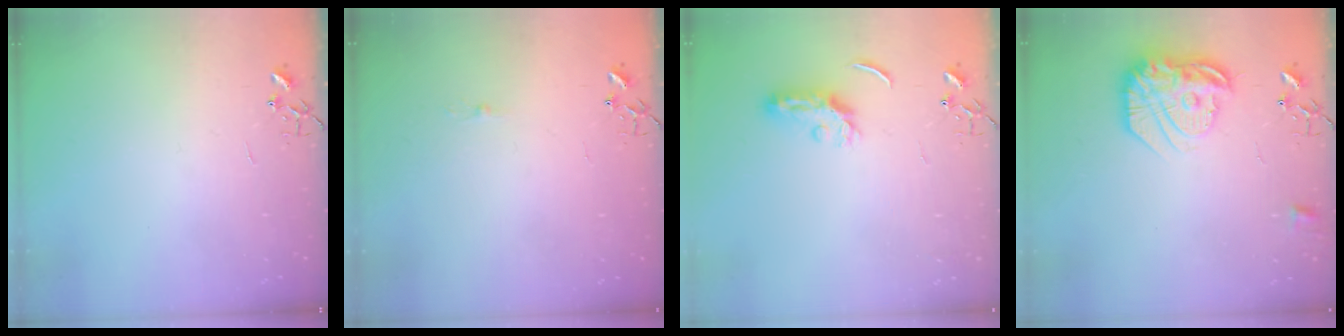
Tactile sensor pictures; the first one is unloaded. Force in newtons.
{"total": 3.6, "press": 3.6, "slide": 0.5}
{"total": 5.6, "press": 5.6, "slide": 0.5}
{"total": 18.4, "press": 18.3, "slide": 1.7}